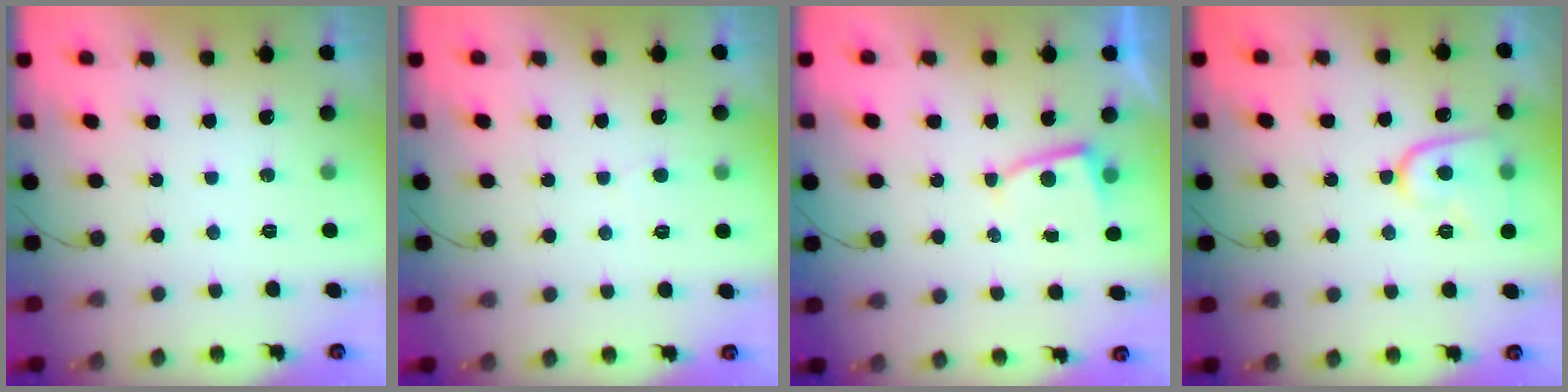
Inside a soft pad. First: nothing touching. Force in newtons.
{"total": 3.2, "press": 3.2, "slide": 0.3}
{"total": 3.0, "press": 3.0, "slide": 0.3}
{"total": 10.3, "press": 10.3, "slide": 0.8}